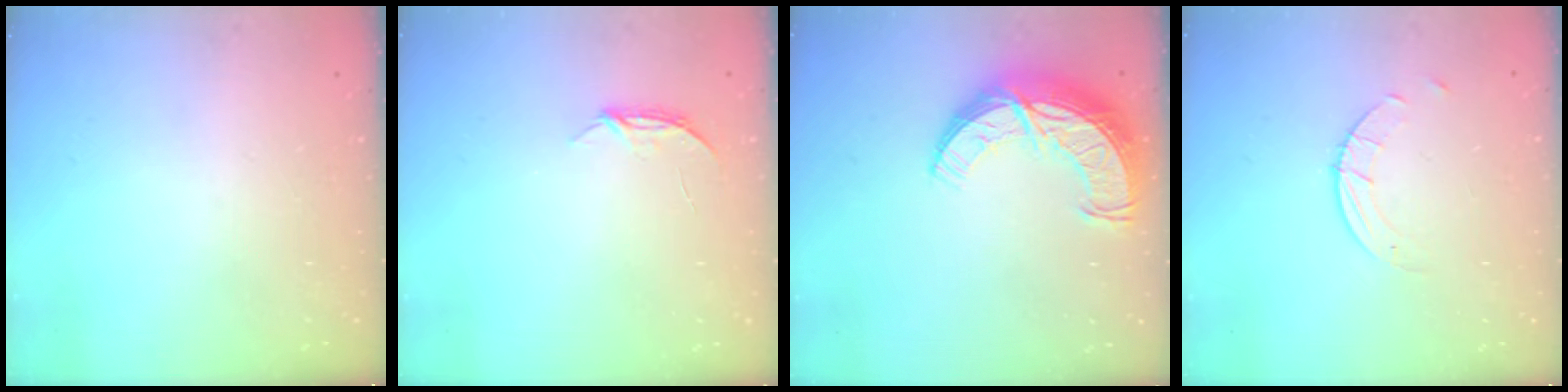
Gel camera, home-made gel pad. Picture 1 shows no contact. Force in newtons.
{"total": 3.8, "press": 3.8, "slide": 0.5}
{"total": 13.4, "press": 13.4, "slide": 1.0}
{"total": 4.0, "press": 4.0, "slide": 0.4}